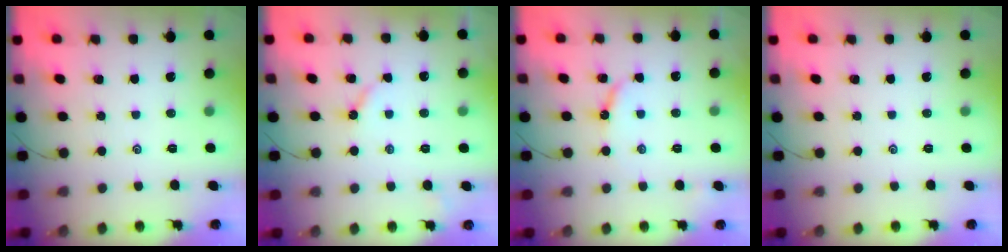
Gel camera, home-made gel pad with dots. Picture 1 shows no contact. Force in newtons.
{"total": 3.3, "press": 3.3, "slide": 0.5}
{"total": 6.2, "press": 6.2, "slide": 0.2}
{"total": 0.0}